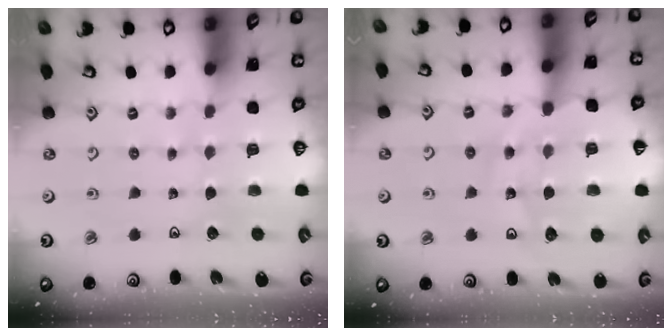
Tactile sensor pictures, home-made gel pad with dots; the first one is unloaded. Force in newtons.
{"total": 12.9, "press": 12.4, "slide": 3.4}